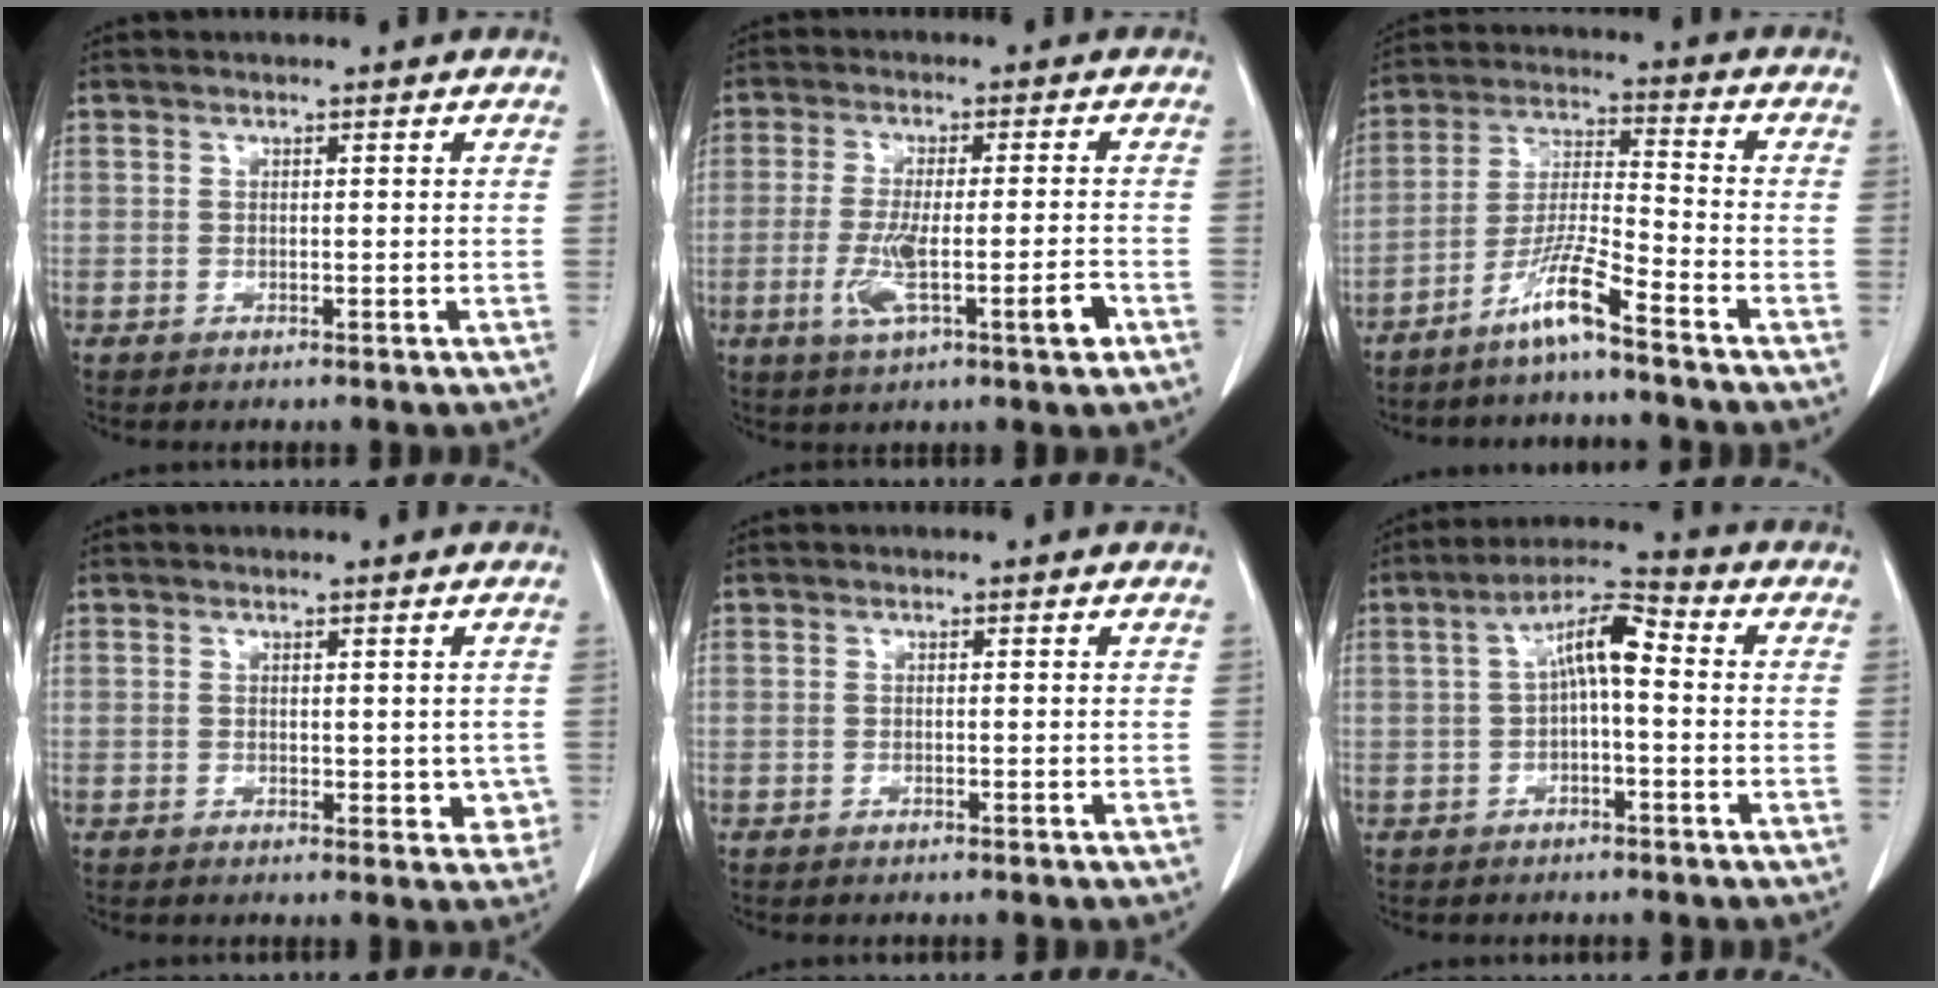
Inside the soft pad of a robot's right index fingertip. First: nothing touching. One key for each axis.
{"total": 8.4, "fx": -3.1, "fy": 1.0, "fz": 7.8, "tx": -0.141, "ty": -0.005, "tz": -0.048}
{"total": 7.9, "fx": -5.8, "fy": -0.6, "fz": 5.4, "tx": -0.109, "ty": -0.015, "tz": -0.117}
{"total": 3.0, "fx": 0.2, "fy": 2.1, "fz": 2.2, "tx": -0.004, "ty": -0.002, "tz": 0.004}
{"total": 0.0}
{"total": 7.2, "fx": 0.4, "fy": 1.9, "fz": 7.0, "tx": -0.126, "ty": 0.030, "tz": 0.002}